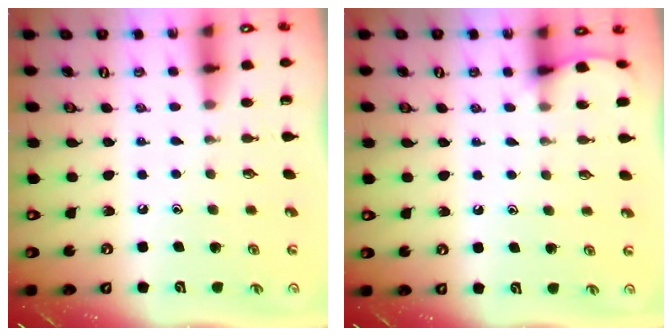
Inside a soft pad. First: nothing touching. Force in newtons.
{"total": 3.9, "press": 3.9, "slide": 0.5}